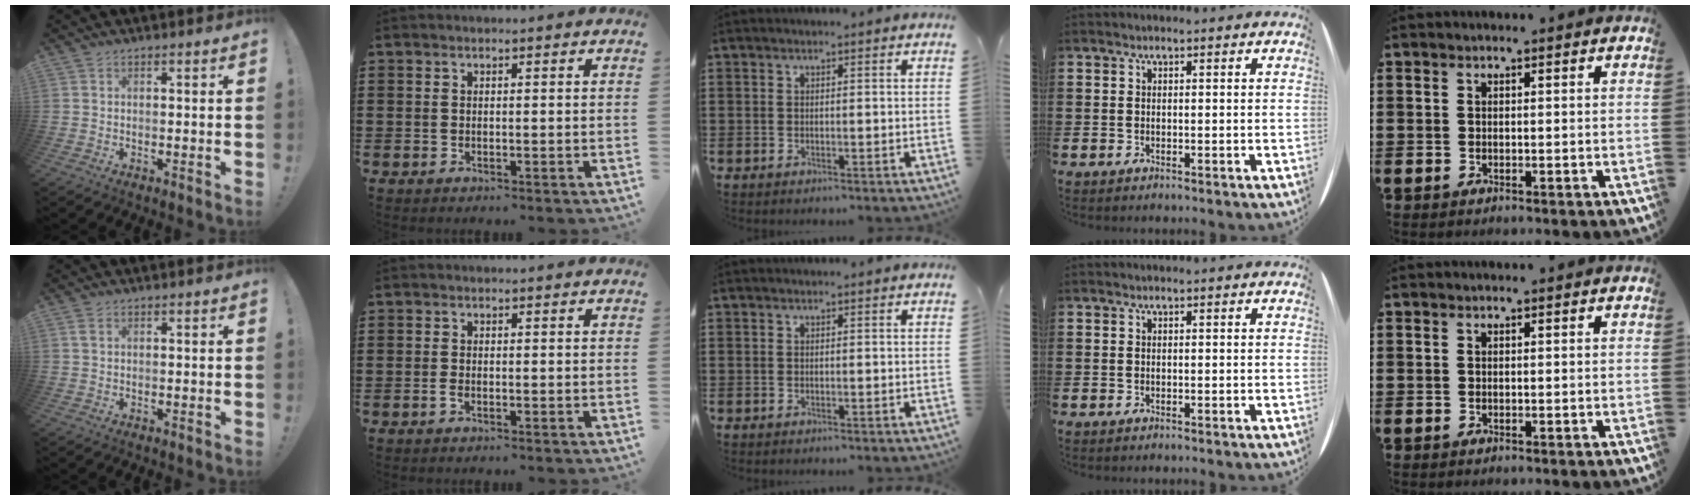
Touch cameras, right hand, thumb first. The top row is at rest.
{"thumb": {"total": 1.2, "force": [0.6, 0.6, 0.8], "torque": [-0.009, 0.000, 0.010]}, "index": {"total": 0.9, "force": [-0.5, 0.4, 0.7], "torque": [-0.024, -0.004, -0.010]}}